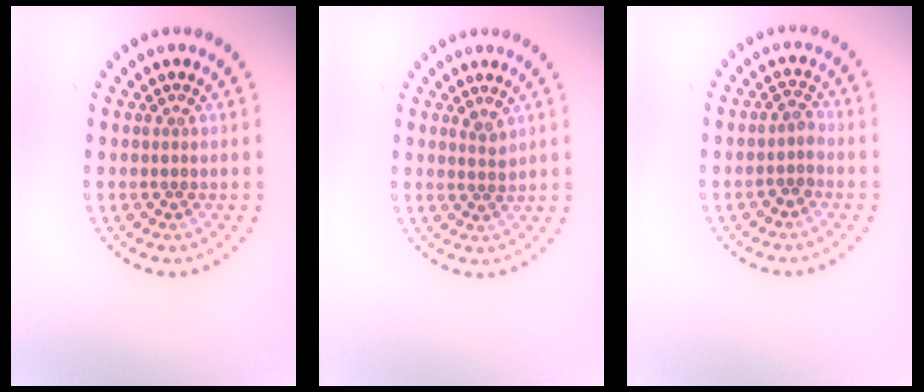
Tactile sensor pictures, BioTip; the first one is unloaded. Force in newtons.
{"total": 1.1, "press": 0.8, "slide": 0.7}
{"total": 1.5, "press": 1.2, "slide": 0.8}